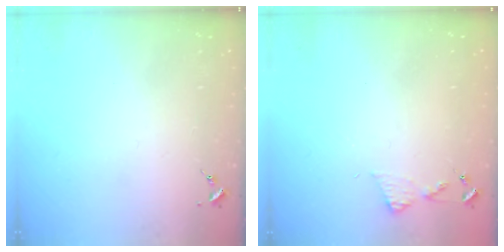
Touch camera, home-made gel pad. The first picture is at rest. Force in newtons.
{"total": 5.0, "press": 5.0, "slide": 0.6}